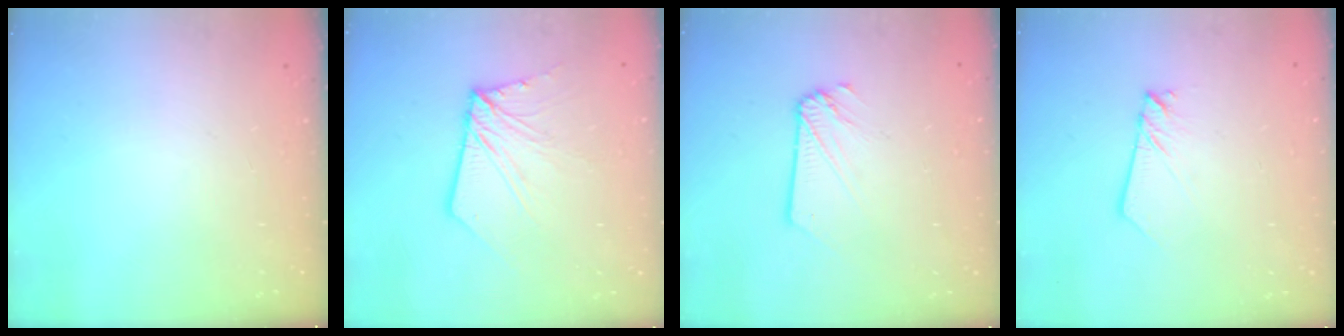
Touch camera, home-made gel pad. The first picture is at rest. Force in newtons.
{"total": 8.6, "press": 8.5, "slide": 1.0}
{"total": 2.5, "press": 2.5, "slide": 0.1}
{"total": 2.7, "press": 2.6, "slide": 0.3}